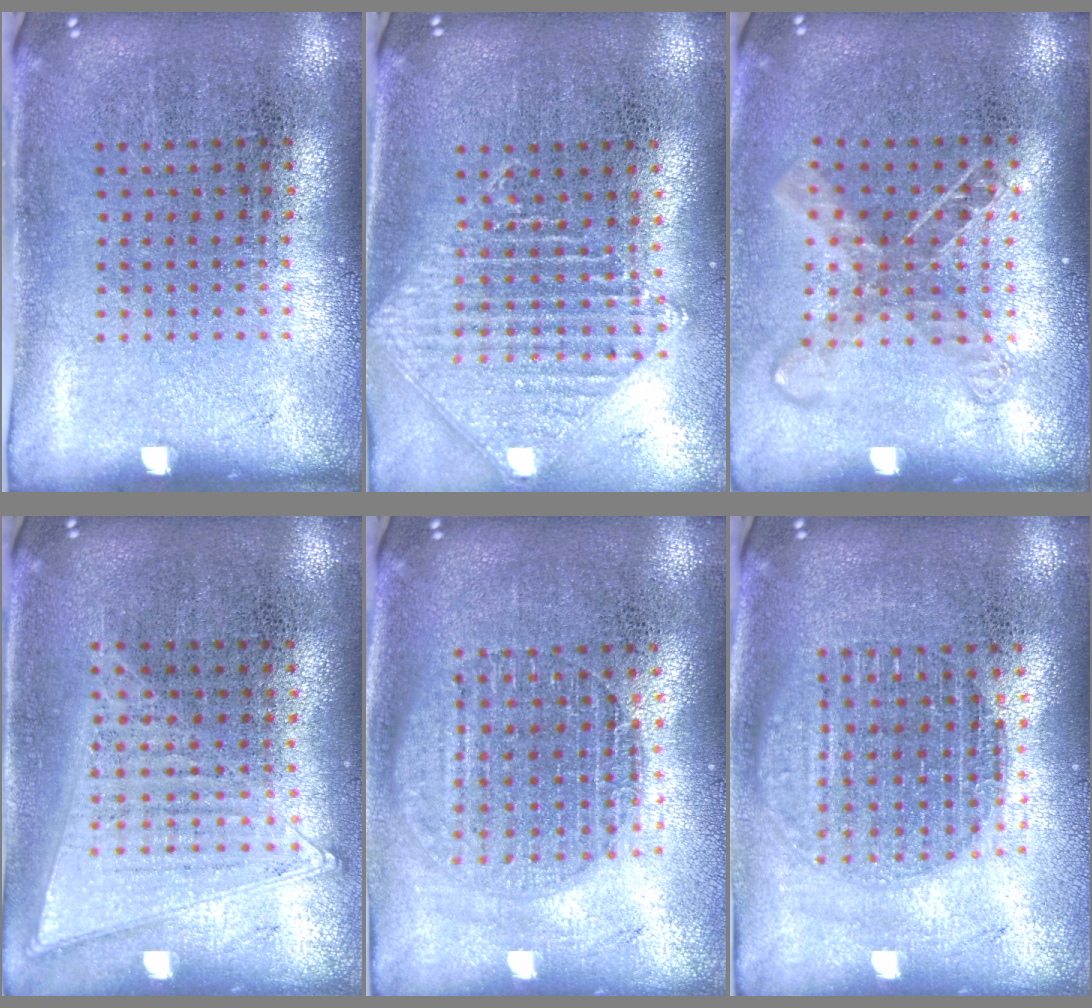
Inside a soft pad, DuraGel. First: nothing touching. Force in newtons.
{"total": 1.3, "press": 1.2, "slide": 0.5}
{"total": 1.5, "press": 1.2, "slide": 1.0}
{"total": 1.0, "press": 1.0, "slide": 0.4}
{"total": 1.6, "press": 1.4, "slide": 0.7}
{"total": 1.7, "press": 1.5, "slide": 0.9}